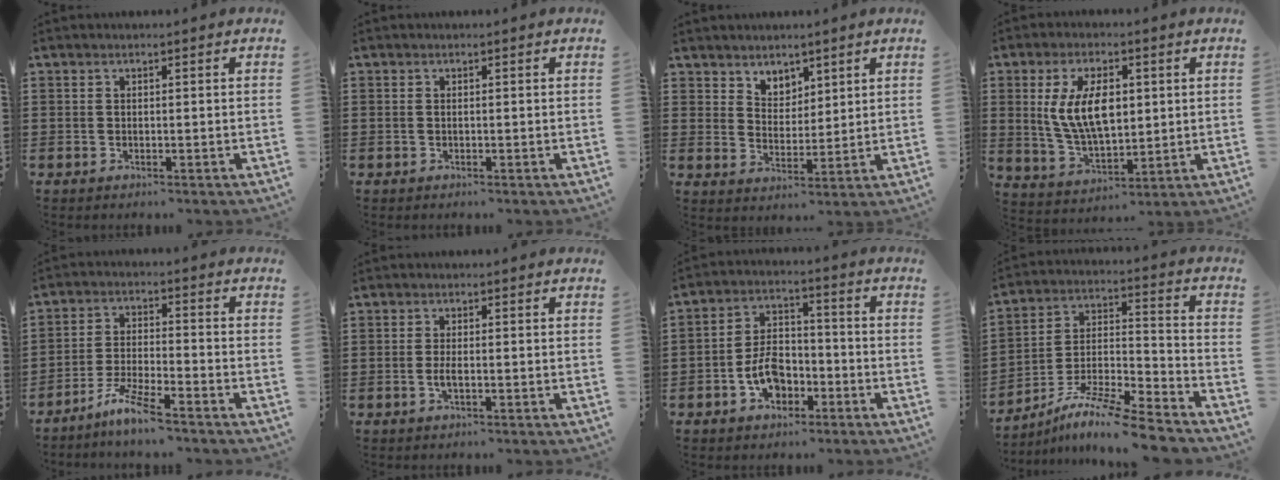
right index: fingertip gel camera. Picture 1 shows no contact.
{"total": 0.0}
{"total": 4.1, "force": [3.3, 2.3, 0.0], "torque": [-0.016, -0.001, 0.063]}
{"total": 9.9, "force": [1.8, 4.9, 8.4], "torque": [-0.171, 0.007, 0.029]}
{"total": 6.1, "force": [-5.2, -0.1, 3.2], "torque": [-0.080, -0.012, -0.104]}
{"total": 1.9, "force": [-0.6, 0.4, 1.8], "torque": [-0.032, -0.001, -0.010]}
{"total": 6.8, "force": [-2.9, 4.2, 4.4], "torque": [-0.086, 0.005, -0.058]}
{"total": 10.0, "force": [-8.6, 0.8, 4.9], "torque": [-0.090, 0.009, -0.172]}